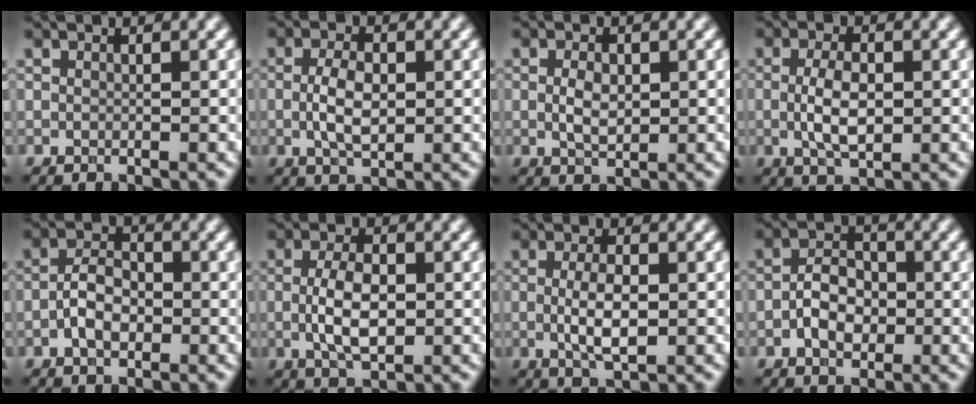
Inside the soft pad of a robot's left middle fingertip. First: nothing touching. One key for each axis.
{"total": 3.5, "fx": -0.1, "fy": 1.7, "fz": 3.1, "tx": -0.065, "ty": -0.002, "tz": -0.002}
{"total": 2.3, "fx": 0.1, "fy": 1.3, "fz": 1.9, "tx": -0.041, "ty": -0.001, "tz": 0.002}
{"total": 3.8, "fx": -0.2, "fy": 1.7, "fz": 3.4, "tx": -0.069, "ty": -0.002, "tz": -0.002}
{"total": 3.5, "fx": -1.1, "fy": 1.9, "fz": 2.7, "tx": -0.047, "ty": 0.007, "tz": -0.024}
{"total": 4.6, "fx": -0.3, "fy": 2.1, "fz": 4.0, "tx": -0.083, "ty": -0.001, "tz": -0.006}
{"total": 3.7, "fx": -0.2, "fy": 1.3, "fz": 3.5, "tx": -0.068, "ty": -0.003, "tz": -0.002}
{"total": 3.8, "fx": -1.1, "fy": 2.4, "fz": 2.8, "tx": -0.045, "ty": 0.007, "tz": -0.021}